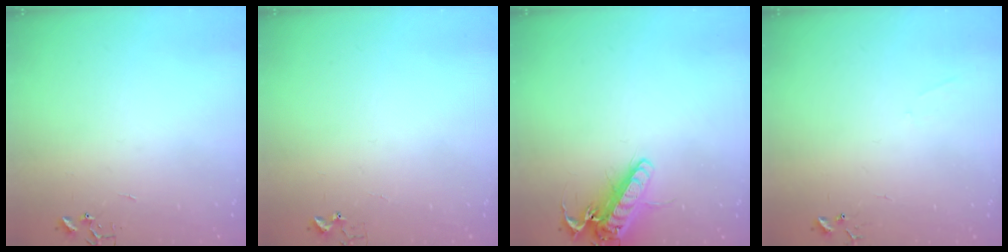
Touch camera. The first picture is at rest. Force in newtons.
{"total": 3.7, "press": 3.6, "slide": 0.5}
{"total": 16.2, "press": 16.0, "slide": 2.5}
{"total": 3.8, "press": 3.7, "slide": 0.6}